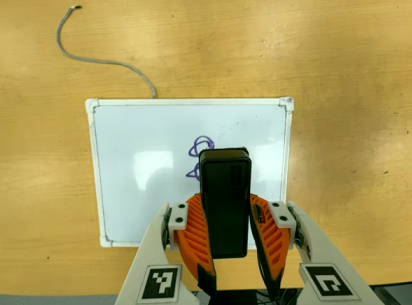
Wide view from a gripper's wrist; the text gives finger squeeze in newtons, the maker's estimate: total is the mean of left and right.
{"total": 7.4, "left": 6.3, "right": 8.5}